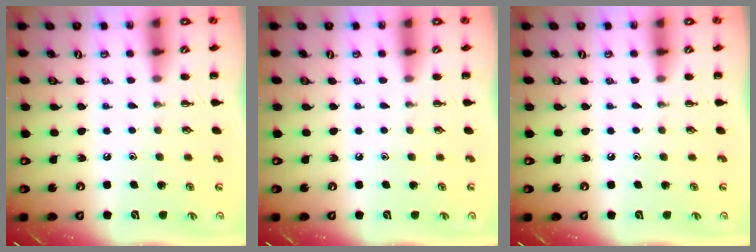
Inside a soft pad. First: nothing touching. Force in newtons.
{"total": 0.0}
{"total": 0.0}